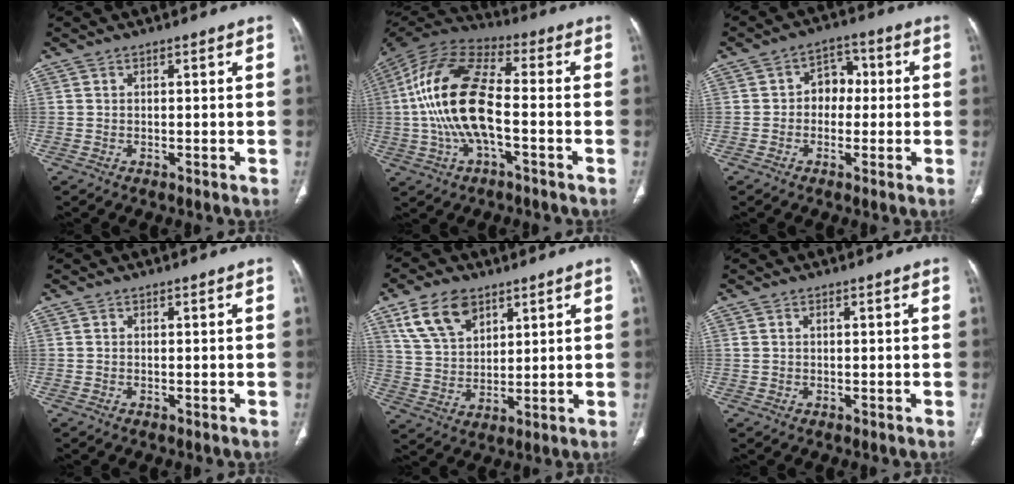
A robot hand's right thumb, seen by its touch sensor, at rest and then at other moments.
{"total": 18.3, "force": [-1.8, 7.8, 16.5], "torque": [-0.340, 0.032, -0.037]}
{"total": 5.9, "force": [-0.1, 4.6, 3.6], "torque": [-0.020, 0.021, -0.011]}
{"total": 0.0}
{"total": 11.1, "force": [6.3, 6.6, 6.2], "torque": [-0.100, -0.023, 0.129]}
{"total": 0.9, "force": [0.3, 0.5, 0.6], "torque": [-0.018, 0.009, 0.012]}